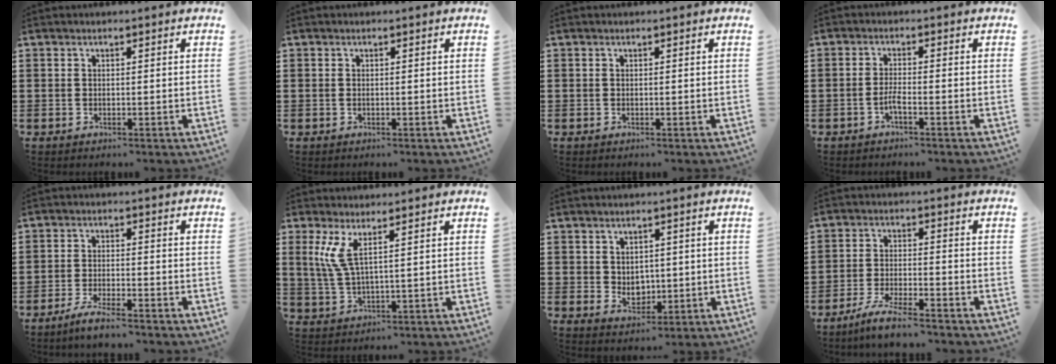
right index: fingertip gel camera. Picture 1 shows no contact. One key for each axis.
{"total": 0.0}
{"total": 0.0}
{"total": 2.3, "fx": -1.3, "fy": 0.1, "fz": 1.9, "tx": -0.043, "ty": -0.006, "tz": -0.024}
{"total": 3.3, "fx": -3.0, "fy": -0.2, "fz": 1.3, "tx": -0.029, "ty": -0.001, "tz": -0.060}
{"total": 4.9, "fx": 2.3, "fy": 0.7, "fz": 4.3, "tx": -0.116, "ty": -0.012, "tz": 0.034}
{"total": 3.0, "fx": 1.2, "fy": 2.4, "fz": 1.3, "tx": -0.017, "ty": -0.002, "tz": 0.020}
{"total": 4.9, "fx": -4.5, "fy": -0.1, "fz": 2.0, "tx": -0.047, "ty": -0.009, "tz": -0.088}